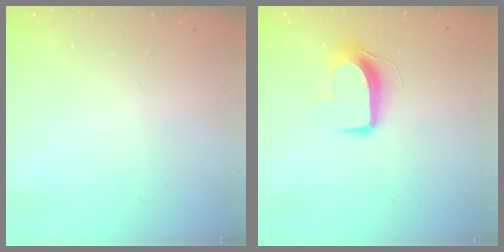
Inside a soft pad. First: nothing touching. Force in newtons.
{"total": 9.3, "press": 9.3, "slide": 0.6}